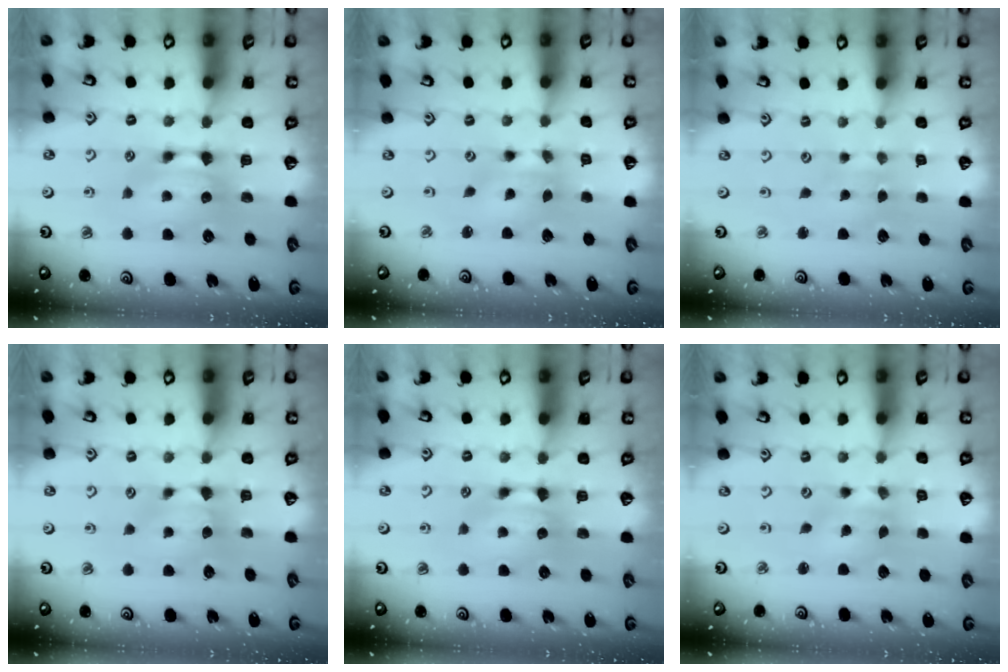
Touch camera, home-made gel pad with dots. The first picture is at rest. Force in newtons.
{"total": 3.1, "press": 2.5, "slide": 1.8}
{"total": 4.7, "press": 4.7, "slide": 0.1}
{"total": 0.6, "press": 0.2, "slide": 0.5}
{"total": 0.0}
{"total": 1.2, "press": 0.0, "slide": 1.2}